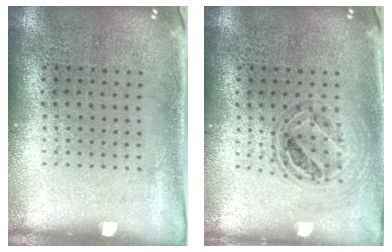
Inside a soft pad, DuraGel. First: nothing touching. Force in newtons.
{"total": 0.8, "press": 0.8, "slide": 0.0}